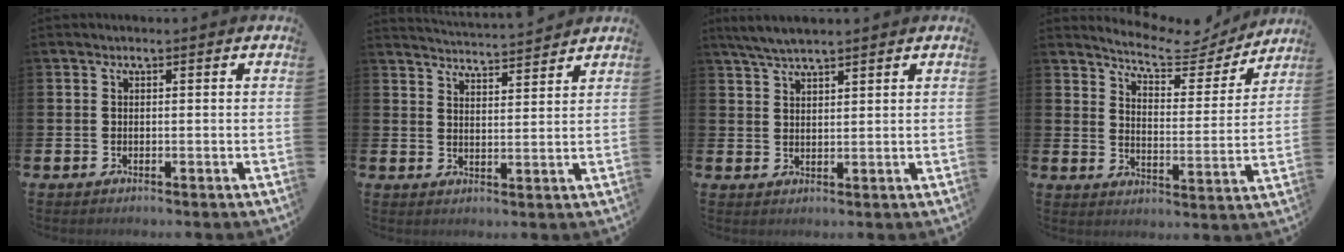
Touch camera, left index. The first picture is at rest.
{"total": 4.3, "force": [4.3, -0.3, 0.0], "torque": [-0.011, -0.033, 0.076]}
{"total": 4.0, "force": [3.7, 0.5, 1.5], "torque": [-0.044, -0.003, 0.070]}
{"total": 6.8, "force": [6.4, 1.7, 1.6], "torque": [-0.051, -0.050, 0.106]}